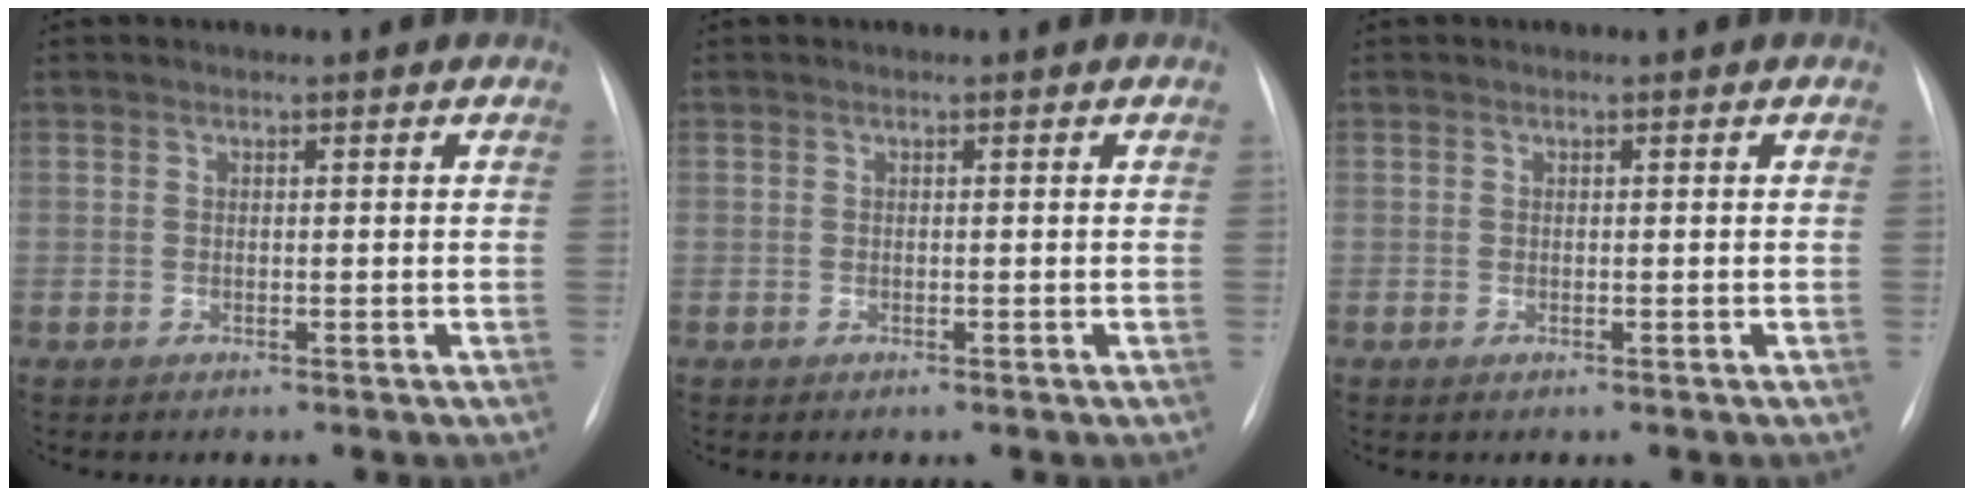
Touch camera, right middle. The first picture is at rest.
{"total": 0.0}
{"total": 0.0}